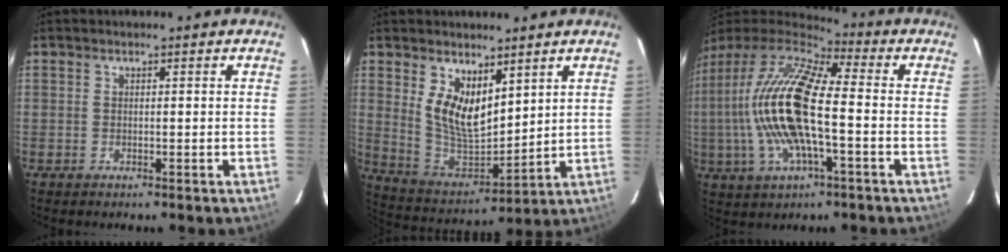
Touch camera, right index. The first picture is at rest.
{"total": 11.4, "force": [5.4, 5.7, 8.3], "torque": [-0.152, -0.010, 0.121]}
{"total": 19.5, "force": [-1.8, 6.0, 18.5], "torque": [-0.348, -0.006, -0.044]}